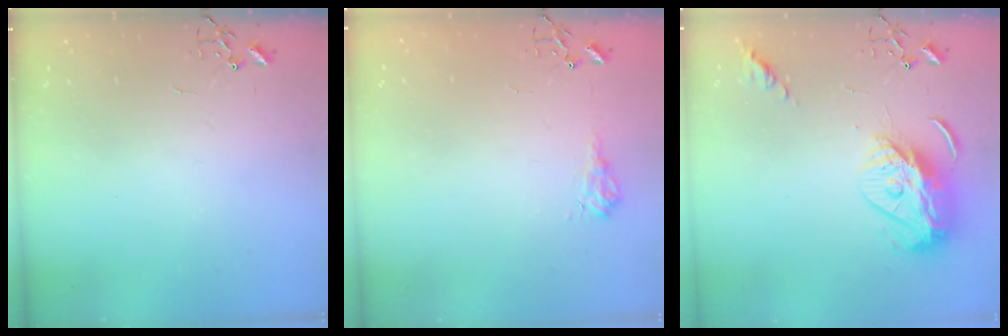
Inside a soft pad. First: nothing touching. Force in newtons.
{"total": 8.5, "press": 8.5, "slide": 0.8}
{"total": 12.3, "press": 12.2, "slide": 1.1}